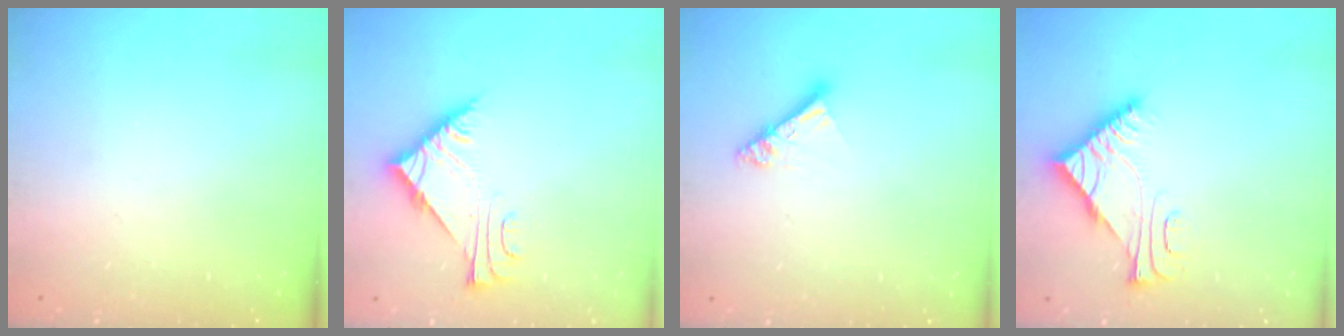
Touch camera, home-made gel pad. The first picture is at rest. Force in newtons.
{"total": 7.0, "press": 7.0, "slide": 0.1}
{"total": 5.2, "press": 5.2, "slide": 0.1}
{"total": 6.8, "press": 6.8, "slide": 0.1}